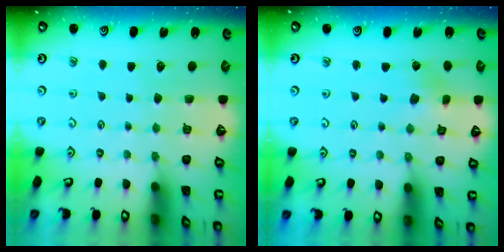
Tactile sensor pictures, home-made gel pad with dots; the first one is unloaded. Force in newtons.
{"total": 2.3, "press": 2.3, "slide": 0.4}